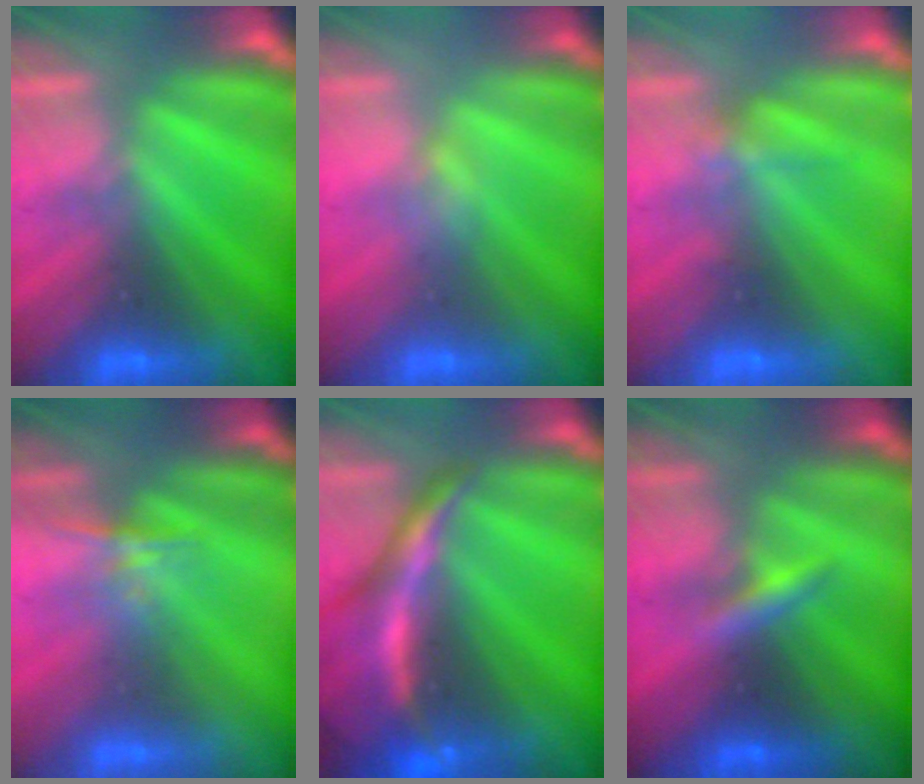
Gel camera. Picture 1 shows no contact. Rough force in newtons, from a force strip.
{"total": 2.4}
{"total": 2.1}
{"total": 1.6}
{"total": 7.5}
{"total": 2.6}